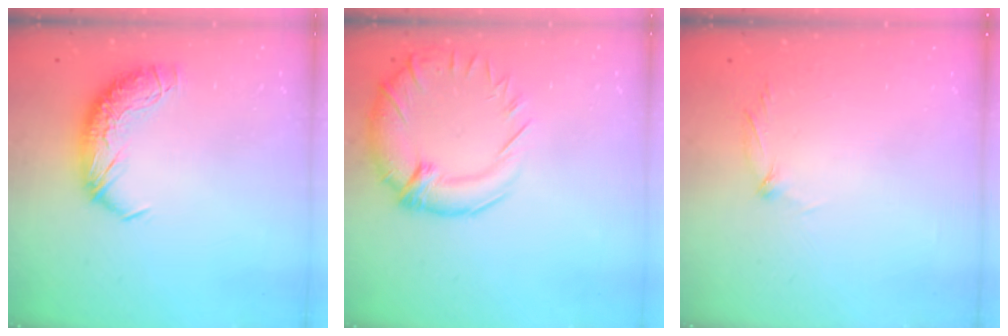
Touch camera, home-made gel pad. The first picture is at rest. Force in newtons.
{"total": 5.2, "press": 3.3, "slide": 4.0}
{"total": 7.7, "press": 7.6, "slide": 0.8}